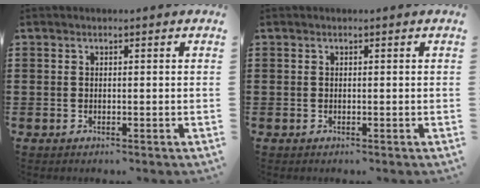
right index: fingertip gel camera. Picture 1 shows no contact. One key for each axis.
{"total": 0.0}